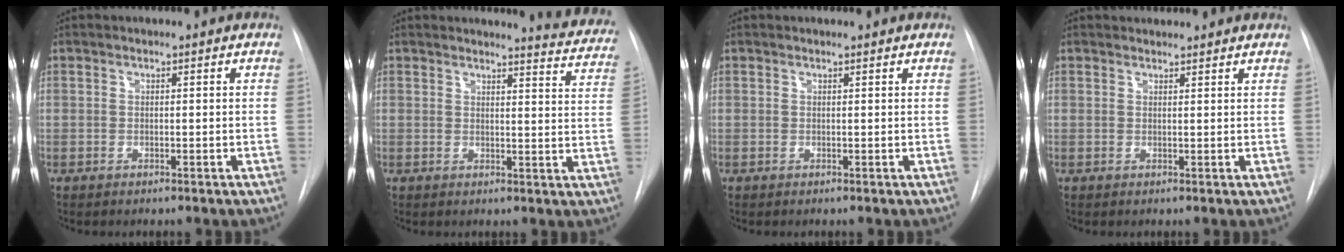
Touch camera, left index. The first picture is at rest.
{"total": 8.6, "force": [8.4, 0.6, 1.4], "torque": [-0.005, -0.063, 0.069]}
{"total": 1.3, "force": [1.2, 0.0, 0.2], "torque": [-0.008, 0.004, 0.012]}
{"total": 3.0, "force": [2.9, 0.5, 0.3], "torque": [-0.010, 0.016, 0.036]}